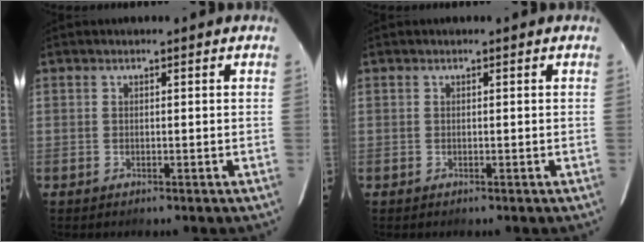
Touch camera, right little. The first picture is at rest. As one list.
[{"total": 0.0}]